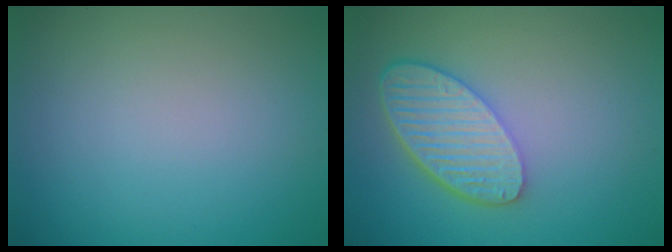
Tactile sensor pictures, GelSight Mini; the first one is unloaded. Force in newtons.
{"total": 5.8, "press": 4.5, "slide": 3.6}